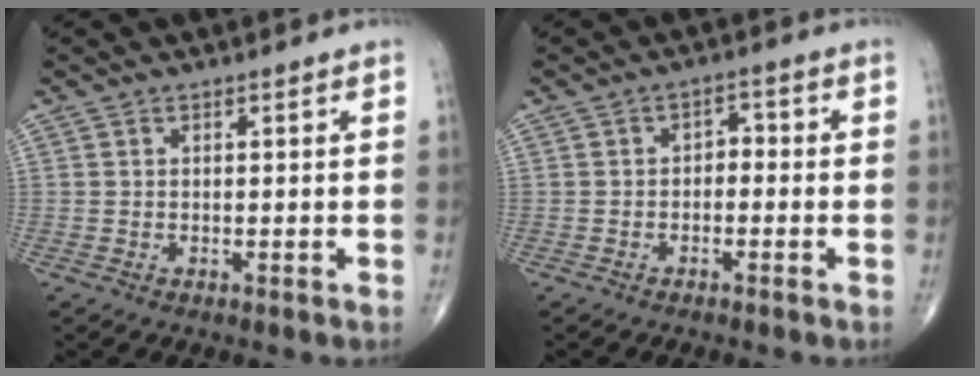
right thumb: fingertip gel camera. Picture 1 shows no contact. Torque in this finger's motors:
{"motor_torque": [-0.18, -0.01, -0.01, 0.15, 0.00]}